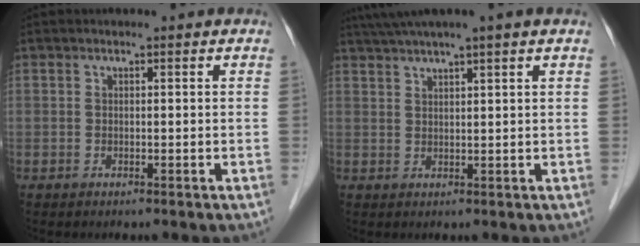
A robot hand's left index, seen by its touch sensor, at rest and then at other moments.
{"total": 6.8, "force": [5.3, -1.2, 4.0], "torque": [-0.066, 0.032, 0.086]}